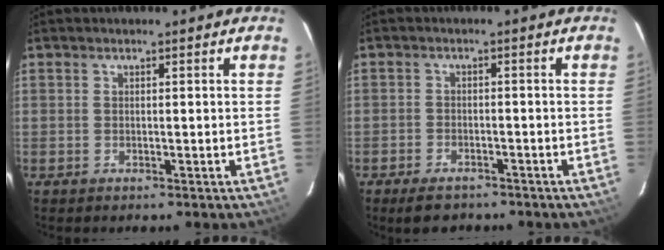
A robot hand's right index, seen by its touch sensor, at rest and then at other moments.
{"total": 5.6, "force": [-4.4, 2.7, 2.2], "torque": [-0.058, 0.000, -0.068]}